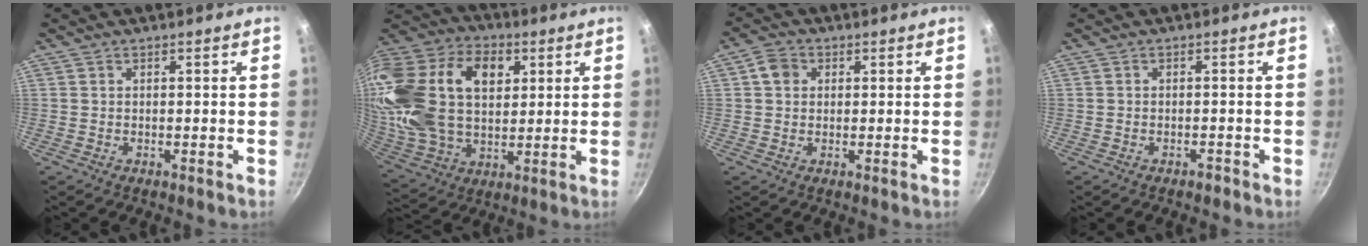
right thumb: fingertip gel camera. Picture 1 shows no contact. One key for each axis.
{"total": 30.0, "fx": 7.7, "fy": 19.6, "fz": 21.4, "tx": -0.433, "ty": 0.013, "tz": 0.132}
{"total": 3.8, "fx": 0.9, "fy": 3.2, "fz": 1.9, "tx": -0.025, "ty": 0.004, "tz": 0.007}
{"total": 1.1, "fx": -0.9, "fy": 0.4, "fz": 0.5, "tx": -0.007, "ty": 0.011, "tz": -0.009}